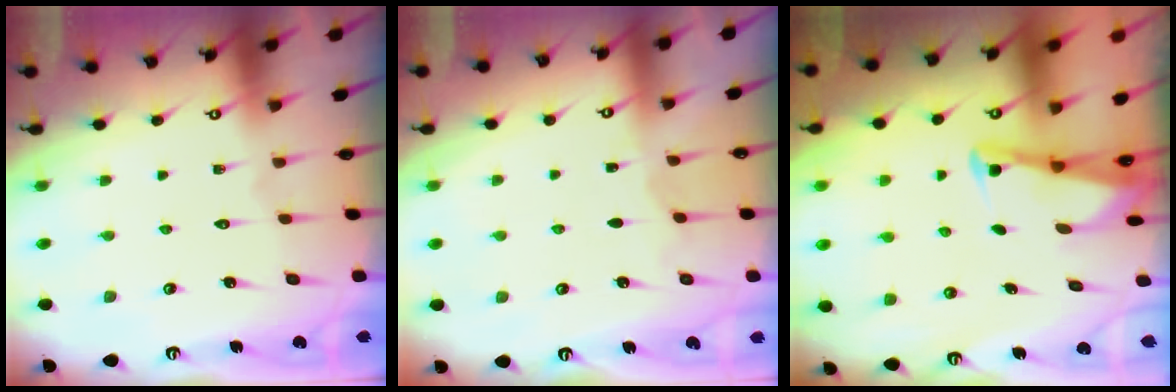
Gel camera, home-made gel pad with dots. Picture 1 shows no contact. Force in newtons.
{"total": 3.9, "press": 3.9, "slide": 0.5}
{"total": 2.9, "press": 2.9, "slide": 0.3}